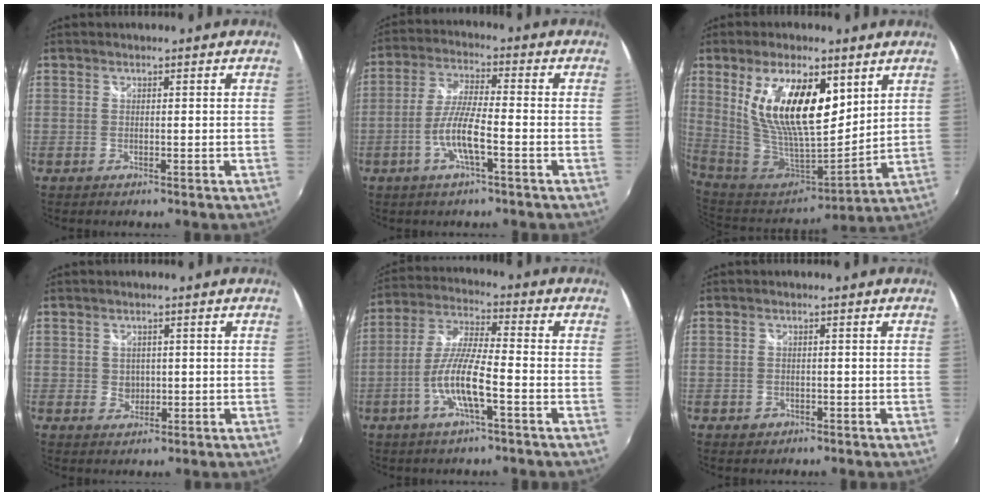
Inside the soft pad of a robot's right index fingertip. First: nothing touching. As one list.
[{"total": 7.8, "force": [-3.1, 1.0, 7.1], "torque": [-0.146, -0.001, -0.059]}, {"total": 19.2, "force": [7.1, 8.0, 16.0], "torque": [-0.299, -0.004, 0.143]}, {"total": 2.3, "force": [0.1, 2.2, 0.7], "torque": [-0.008, 0.001, 0.003]}, {"total": 10.1, "force": [-3.9, 1.4, 9.2], "torque": [-0.195, -0.002, -0.076]}, {"total": 2.1, "force": [-1.0, 1.7, 0.6], "torque": [-0.014, -0.002, -0.014]}]